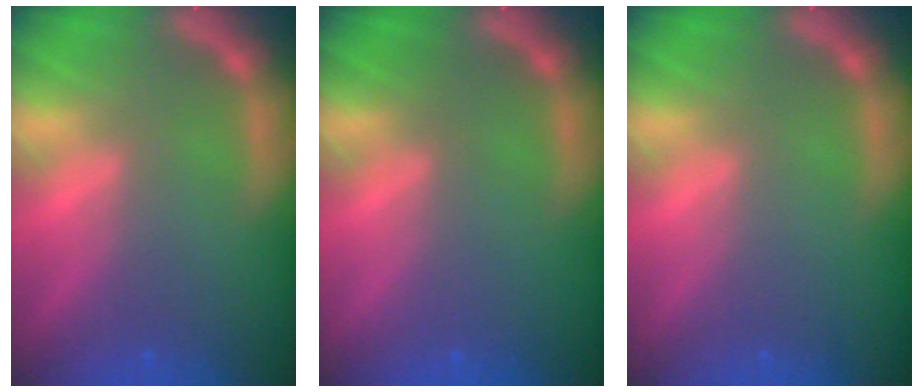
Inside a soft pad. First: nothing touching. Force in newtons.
{"total": 0.0}
{"total": 0.0}